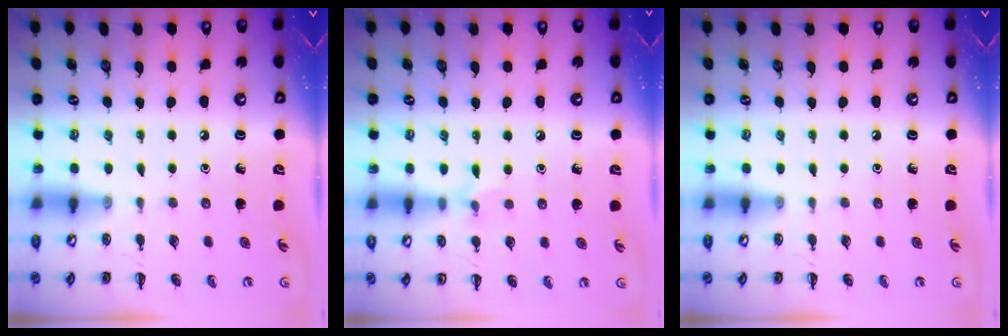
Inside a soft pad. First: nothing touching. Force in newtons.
{"total": 5.7, "press": 5.4, "slide": 2.0}
{"total": 0.0}